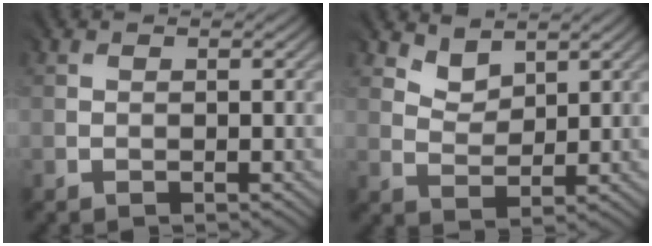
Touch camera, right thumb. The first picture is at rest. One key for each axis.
{"total": 2.9, "fx": 2.6, "fy": 1.1, "fz": 0.4, "tx": -0.012, "ty": -0.005, "tz": 0.059}